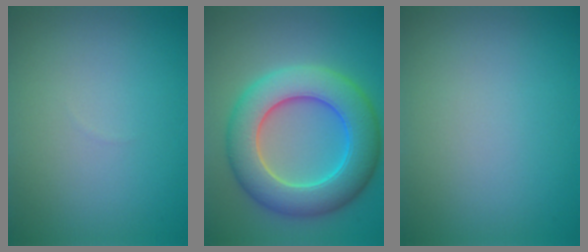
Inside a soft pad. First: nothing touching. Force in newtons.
{"total": 9.3, "press": 9.3, "slide": 0.5}
{"total": 0.0}